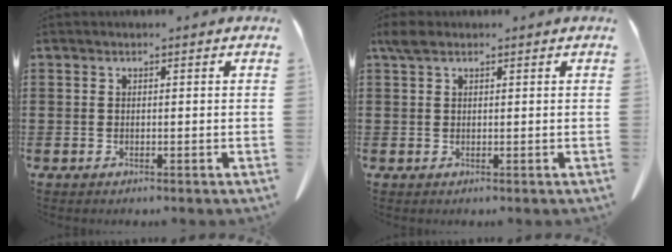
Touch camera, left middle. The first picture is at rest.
{"total": 1.9, "force": [1.3, 1.0, 1.0], "torque": [-0.025, 0.003, 0.024]}